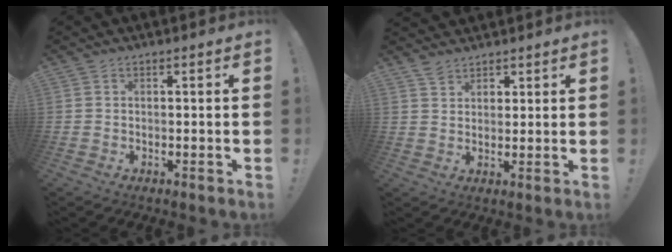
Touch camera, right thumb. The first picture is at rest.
{"total": 4.6, "force": [3.8, 2.5, 0.5], "torque": [0.001, -0.021, 0.070]}